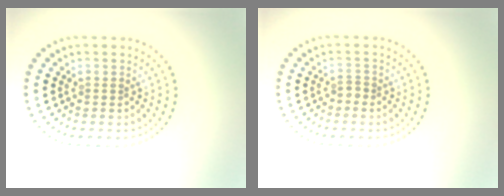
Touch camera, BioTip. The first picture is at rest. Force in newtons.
{"total": 0.9, "press": 0.6, "slide": 0.7}